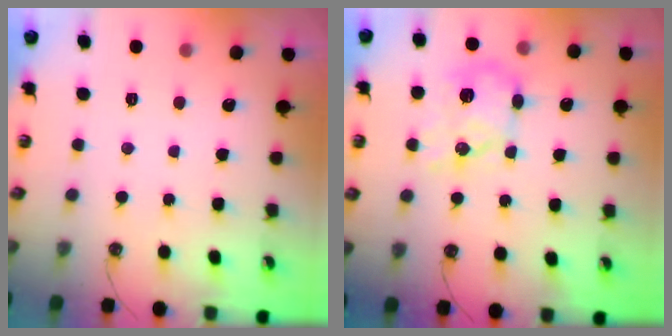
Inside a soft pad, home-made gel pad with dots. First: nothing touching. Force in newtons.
{"total": 12.4, "press": 12.4, "slide": 0.6}